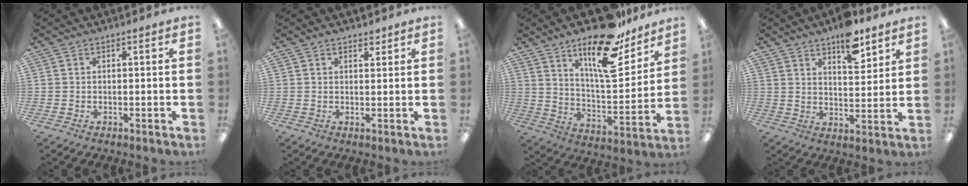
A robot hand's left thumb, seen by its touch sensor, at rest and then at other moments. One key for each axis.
{"total": 1.9, "fx": 1.6, "fy": 0.7, "fz": 0.7, "tx": 0.001, "ty": -0.007, "tz": 0.025}
{"total": 20.2, "fx": 14.0, "fy": 6.8, "fz": 12.8, "tx": -0.201, "ty": -0.090, "tz": 0.232}
{"total": 9.5, "fx": 7.1, "fy": 3.5, "fz": 5.1, "tx": -0.062, "ty": -0.043, "tz": 0.120}